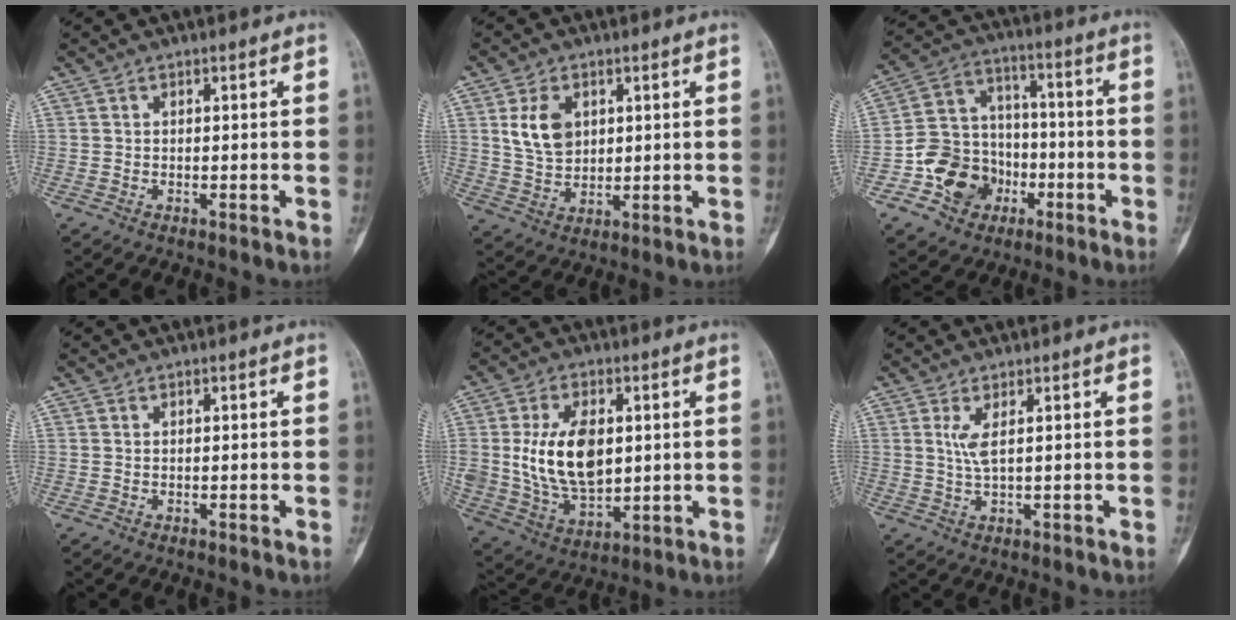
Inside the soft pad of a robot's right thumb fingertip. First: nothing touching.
{"total": 7.6, "force": [2.4, 5.2, 5.0], "torque": [-0.073, -0.012, 0.052]}
{"total": 13.2, "force": [-5.1, 11.1, 5.0], "torque": [-0.048, 0.055, -0.085]}
{"total": 0.0}
{"total": 15.8, "force": [2.1, 9.7, 12.3], "torque": [-0.207, -0.011, 0.051]}
{"total": 2.8, "force": [0.8, 0.3, 2.7], "torque": [-0.067, -0.006, 0.024]}